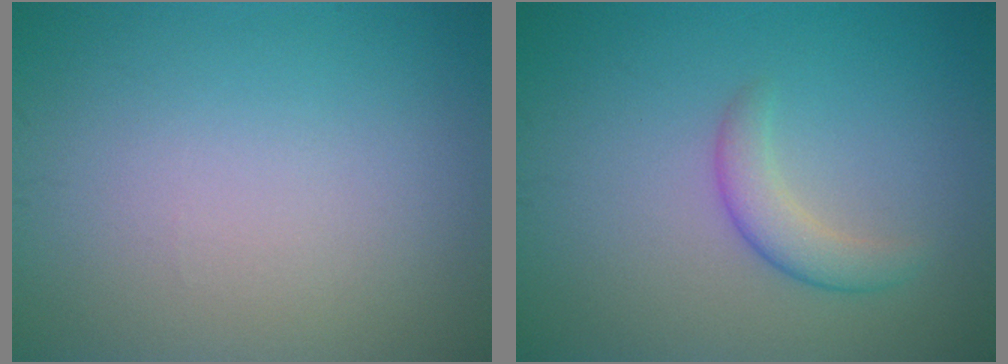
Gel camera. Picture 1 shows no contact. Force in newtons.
{"total": 2.4, "press": 2.4, "slide": 0.1}